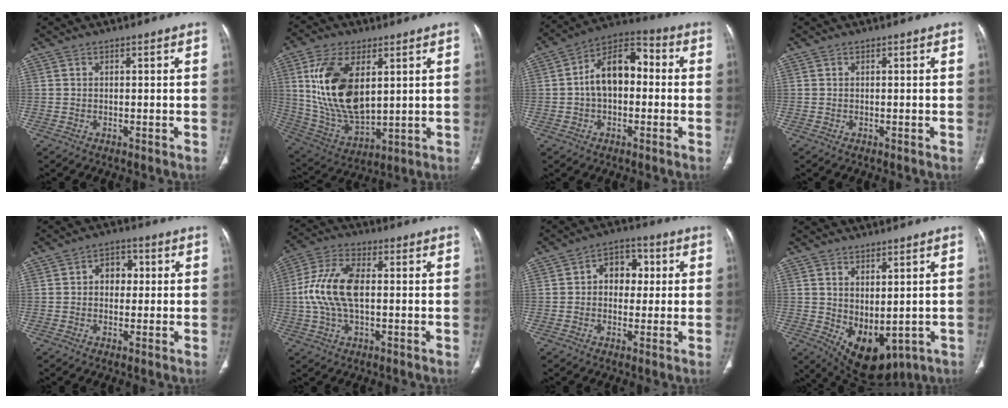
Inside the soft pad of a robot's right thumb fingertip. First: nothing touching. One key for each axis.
{"total": 18.3, "fx": 4.6, "fy": 9.8, "fz": 14.7, "tx": -0.271, "ty": -0.021, "tz": 0.101}
{"total": 12.4, "fx": 0.1, "fy": 7.8, "fz": 9.6, "tx": -0.140, "ty": 0.040, "tz": -0.014}
{"total": 0.0}
{"total": 5.3, "fx": 0.6, "fy": 4.1, "fz": 3.3, "tx": -0.019, "ty": 0.012, "tz": 0.003}
{"total": 11.7, "fx": 0.2, "fy": 6.0, "fz": 10.0, "tx": -0.214, "ty": 0.020, "tz": 0.001}
{"total": 7.8, "fx": 1.1, "fy": 5.9, "fz": 5.0, "tx": -0.033, "ty": 0.017, "tz": 0.011}
{"total": 10.2, "fx": -1.2, "fy": 5.9, "fz": 8.2, "tx": -0.106, "ty": -0.009, "tz": 0.015}